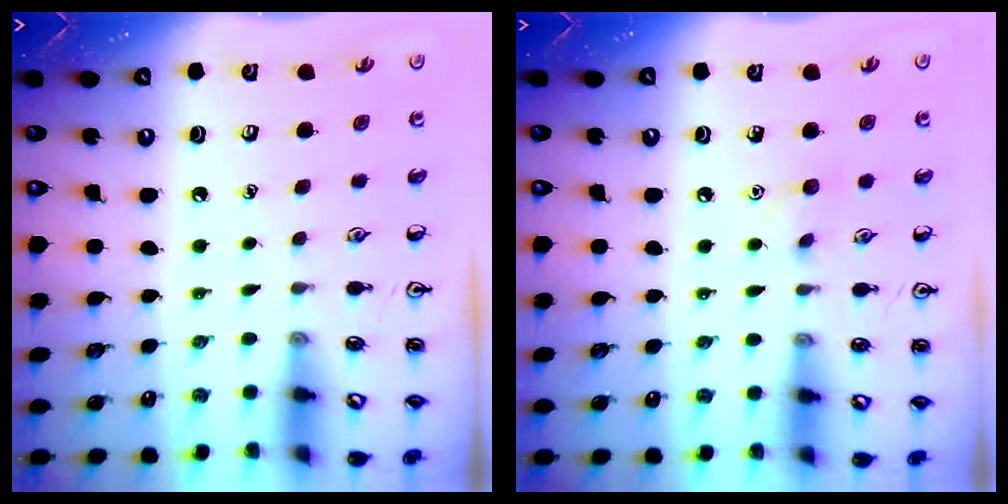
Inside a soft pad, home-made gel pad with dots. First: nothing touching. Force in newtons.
{"total": 4.7, "press": 4.4, "slide": 1.5}